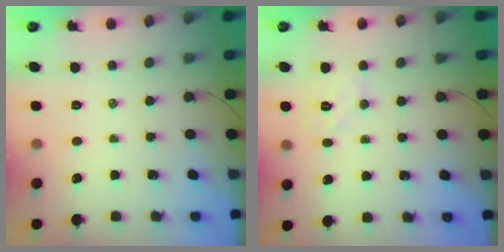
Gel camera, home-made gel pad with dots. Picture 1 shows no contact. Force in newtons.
{"total": 6.1, "press": 6.0, "slide": 1.0}